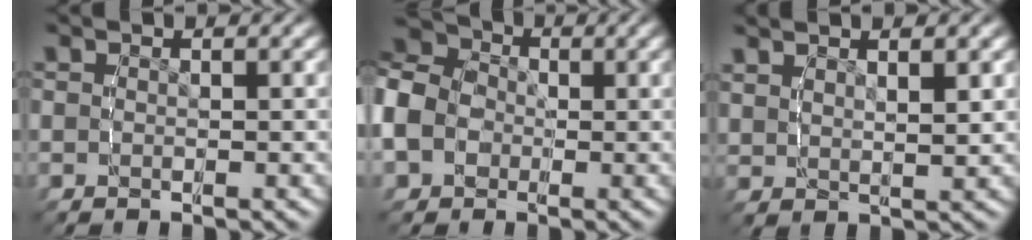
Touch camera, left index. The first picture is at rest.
{"total": 11.1, "force": [1.2, 9.7, 5.4], "torque": [-0.125, 0.002, 0.004]}
{"total": 2.4, "force": [2.1, 0.1, 1.3], "torque": [-0.019, -0.003, 0.045]}